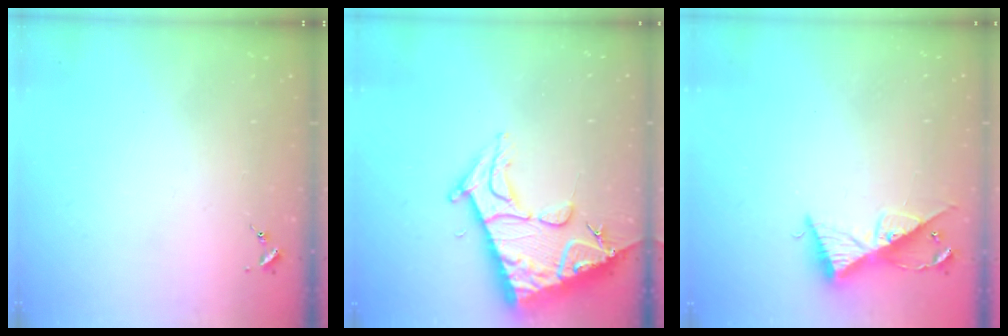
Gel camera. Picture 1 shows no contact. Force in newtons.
{"total": 16.3, "press": 16.2, "slide": 1.7}
{"total": 9.8, "press": 9.8, "slide": 0.6}